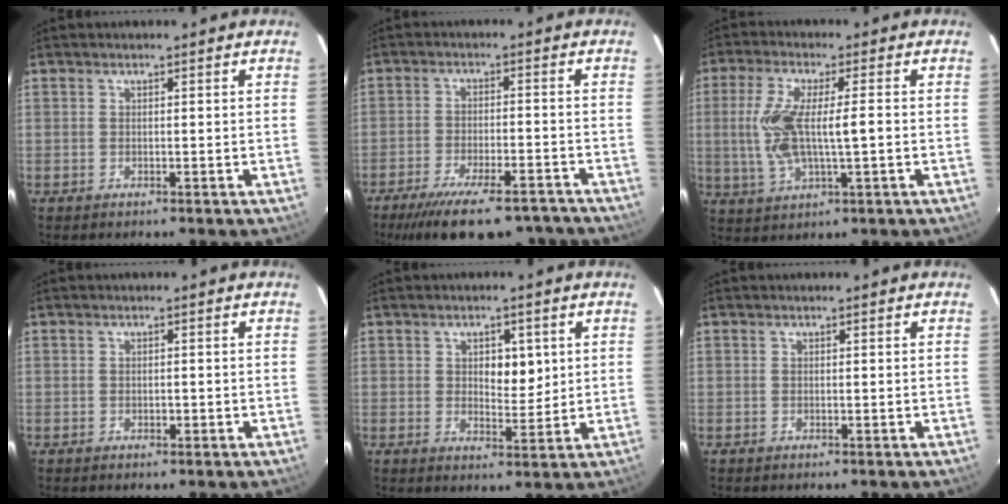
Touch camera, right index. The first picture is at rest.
{"total": 16.0, "force": [-13.2, 3.8, 8.2], "torque": [-0.110, -0.012, -0.192]}
{"total": 9.5, "force": [-0.2, 2.2, 9.2], "torque": [-0.198, 0.004, 0.000]}
{"total": 0.7, "force": [-0.3, 0.4, 0.4], "torque": [-0.007, 0.001, -0.003]}
{"total": 4.7, "force": [1.3, 2.5, 3.7], "torque": [-0.051, -0.001, 0.023]}
{"total": 0.0}